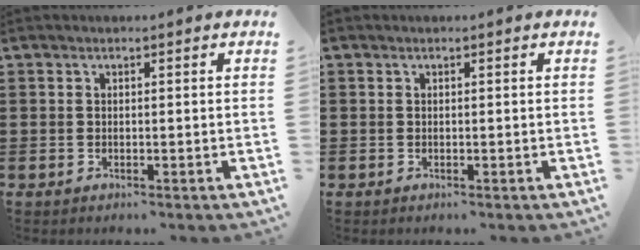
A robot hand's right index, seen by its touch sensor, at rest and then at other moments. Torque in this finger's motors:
{"motor_torque": [0.00, 0.00, 0.00, 0.00]}